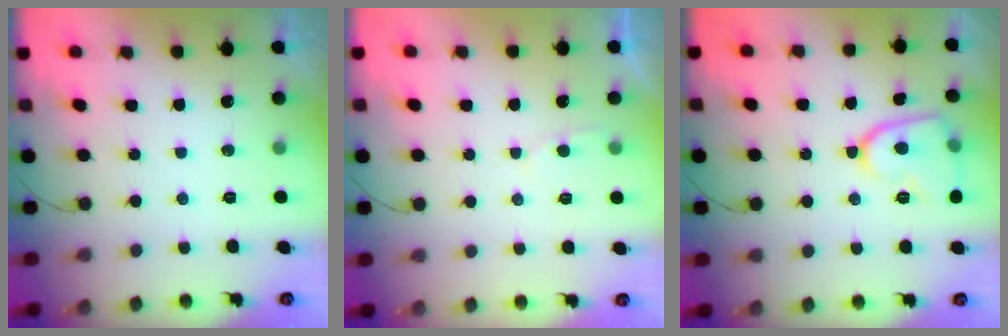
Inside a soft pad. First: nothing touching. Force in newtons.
{"total": 2.1, "press": 2.1, "slide": 0.2}
{"total": 11.6, "press": 11.6, "slide": 0.5}